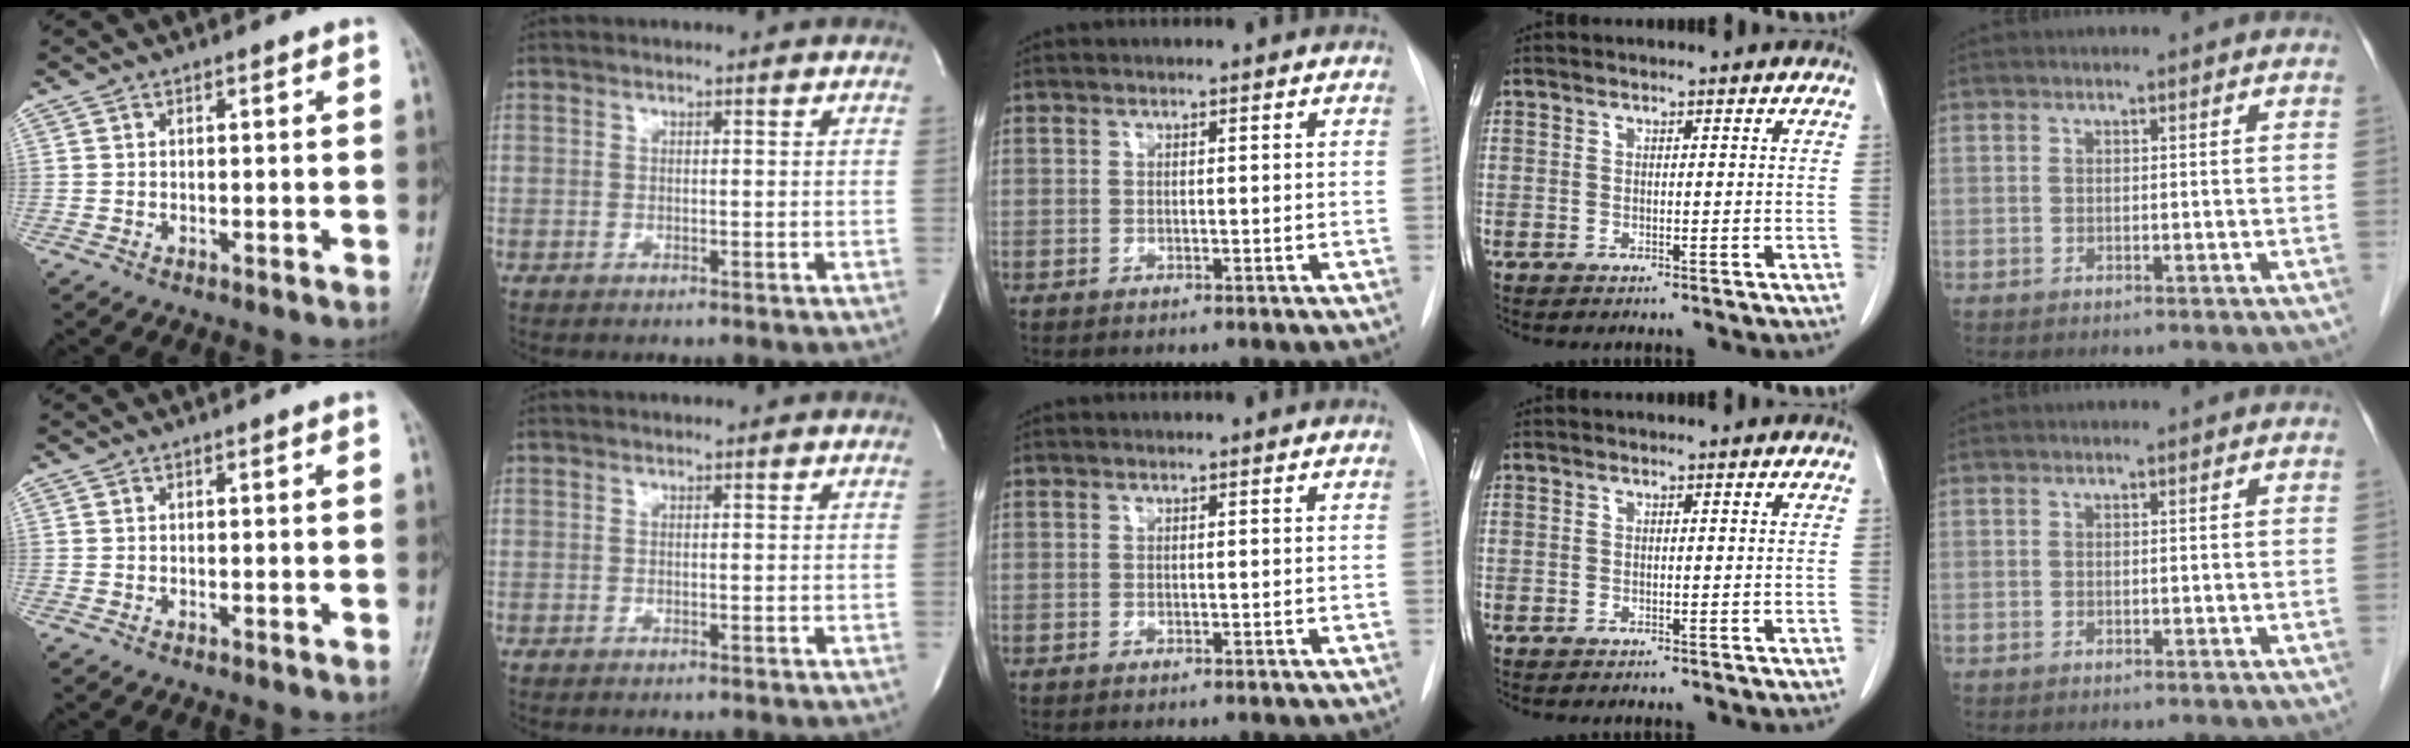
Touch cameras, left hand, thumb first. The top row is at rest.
{}